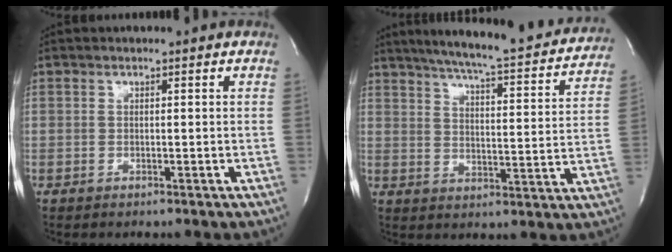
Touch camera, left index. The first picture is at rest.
{"total": 22.9, "force": [20.6, 2.4, 9.8], "torque": [-0.153, -0.035, 0.259]}